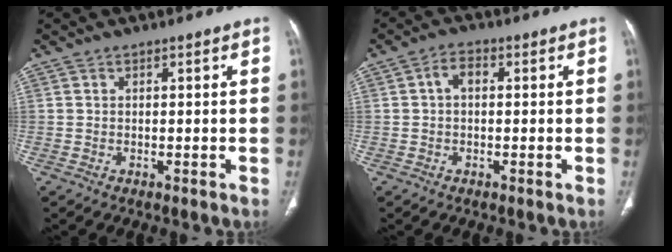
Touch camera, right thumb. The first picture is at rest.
{"total": 3.3, "force": [0.3, 2.0, 2.6], "torque": [-0.042, 0.013, 0.001]}